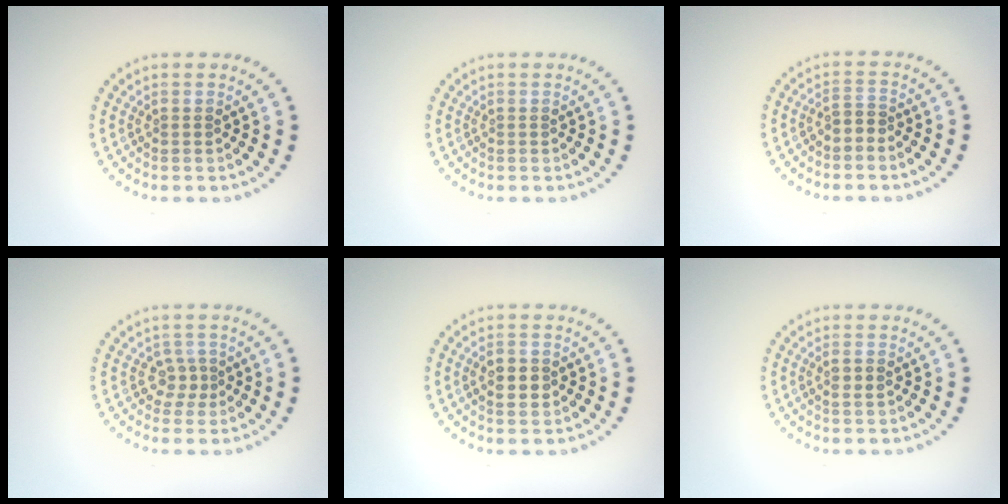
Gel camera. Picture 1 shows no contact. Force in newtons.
{"total": 0.0}
{"total": 1.1, "press": 0.9, "slide": 0.7}
{"total": 1.7, "press": 1.4, "slide": 1.1}
{"total": 2.0, "press": 2.0, "slide": 0.1}
{"total": 1.1, "press": 1.0, "slide": 0.5}